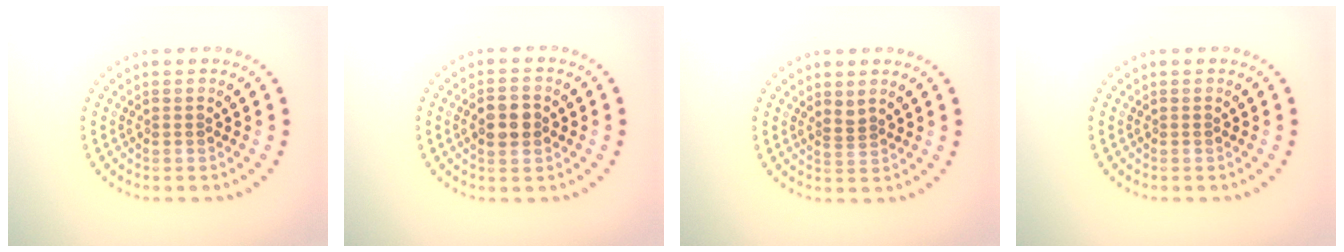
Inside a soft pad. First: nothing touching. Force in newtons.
{"total": 3.3, "press": 3.3, "slide": 0.2}
{"total": 1.0, "press": 0.6, "slide": 0.8}
{"total": 0.0}